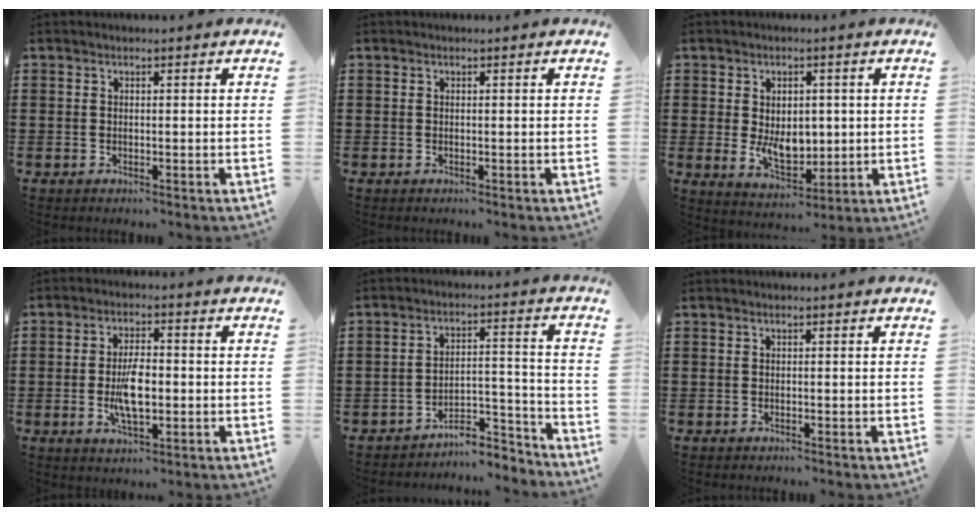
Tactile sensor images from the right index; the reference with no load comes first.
{"total": 0.0}
{"total": 6.7, "force": [0.1, 4.6, 4.9], "torque": [-0.075, 0.001, 0.000]}
{"total": 6.8, "force": [-0.9, 2.9, 6.0], "torque": [-0.125, 0.000, -0.020]}
{"total": 6.8, "force": [-6.4, 1.6, 1.7], "torque": [-0.020, 0.023, -0.123]}
{"total": 0.0}